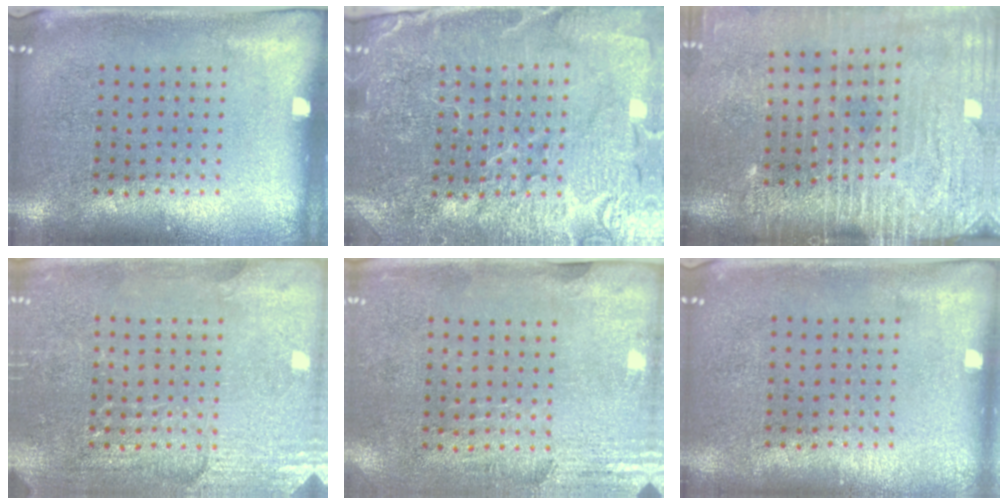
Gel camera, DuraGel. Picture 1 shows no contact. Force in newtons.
{"total": 4.2, "press": 4.0, "slide": 1.2}
{"total": 4.2, "press": 3.5, "slide": 2.3}
{"total": 2.9, "press": 2.8, "slide": 0.3}
{"total": 2.9, "press": 2.4, "slide": 1.5}
{"total": 0.0}